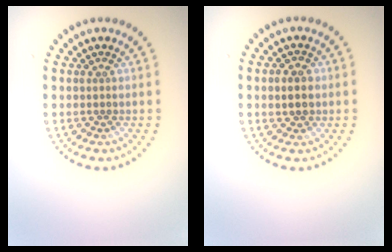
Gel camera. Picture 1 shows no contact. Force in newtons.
{"total": 2.0, "press": 2.0, "slide": 0.2}